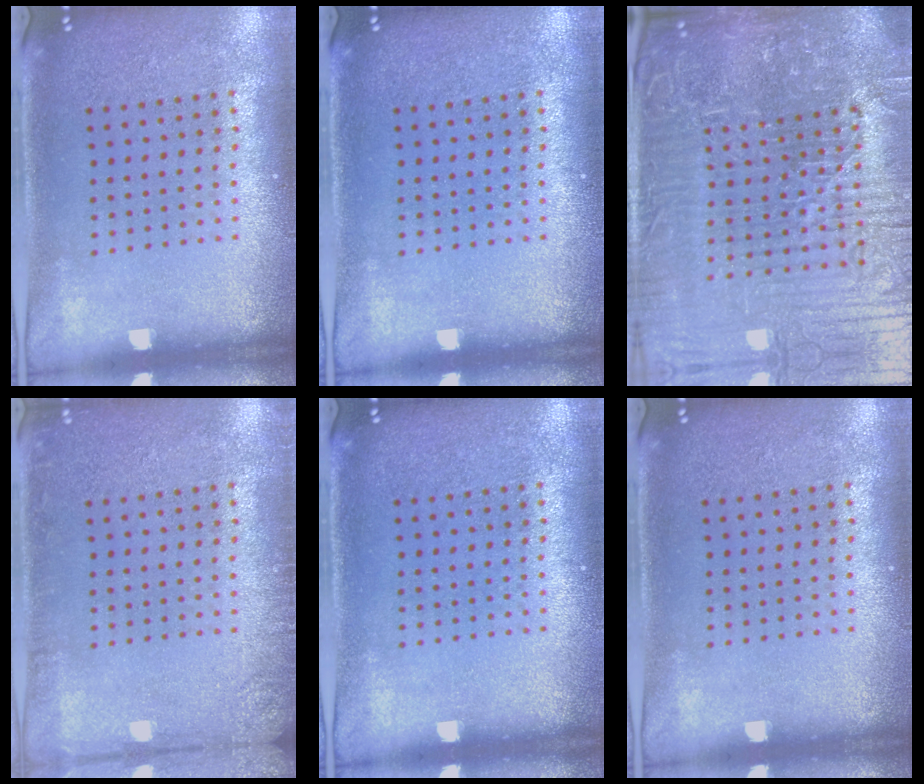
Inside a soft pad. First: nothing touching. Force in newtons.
{"total": 0.0}
{"total": 7.9, "press": 7.0, "slide": 3.7}
{"total": 1.7, "press": 1.7, "slide": 0.3}
{"total": 0.0}
{"total": 0.0}